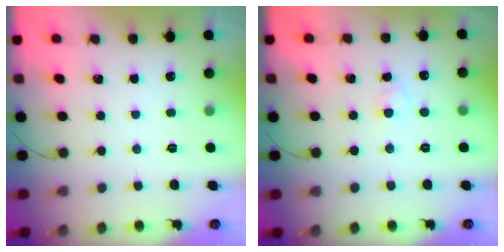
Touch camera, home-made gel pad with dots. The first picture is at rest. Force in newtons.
{"total": 2.2, "press": 2.0, "slide": 1.0}